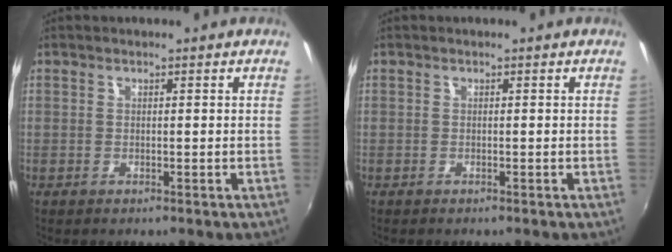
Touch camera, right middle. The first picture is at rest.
{"total": 0.0}